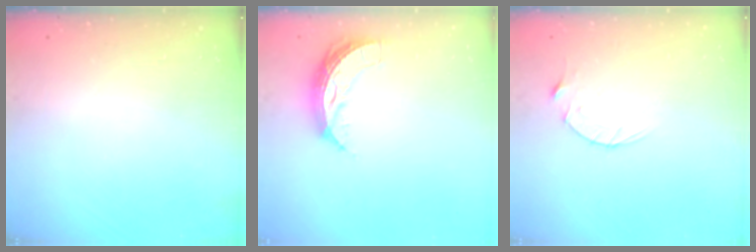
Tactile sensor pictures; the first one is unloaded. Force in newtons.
{"total": 7.0, "press": 7.0, "slide": 0.7}
{"total": 4.5, "press": 4.5, "slide": 0.3}